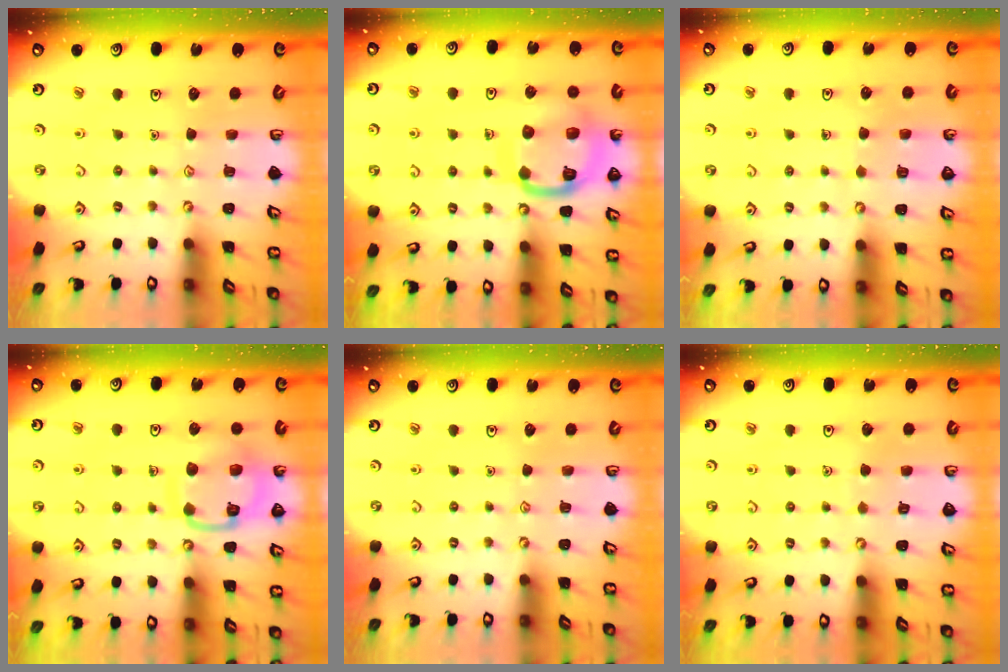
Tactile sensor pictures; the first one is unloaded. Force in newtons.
{"total": 15.2, "press": 15.1, "slide": 1.7}
{"total": 4.9, "press": 4.9, "slide": 0.3}
{"total": 13.5, "press": 13.4, "slide": 1.3}
{"total": 0.0}
{"total": 2.9, "press": 2.9, "slide": 0.3}